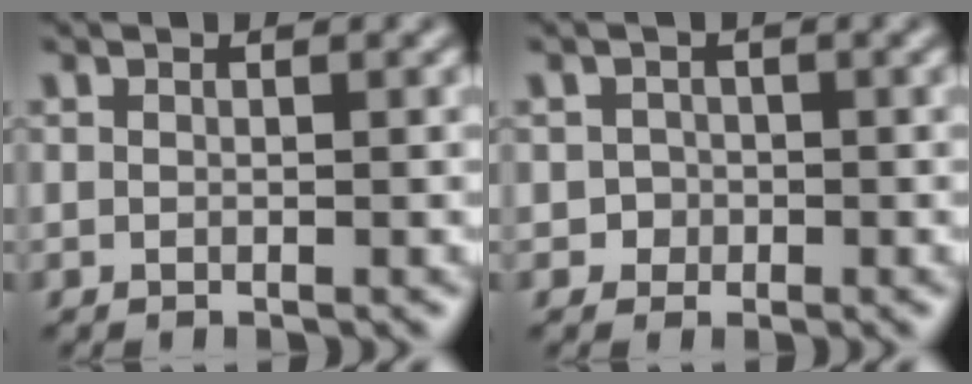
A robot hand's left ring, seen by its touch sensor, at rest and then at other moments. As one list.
[{"total": 1.4, "force": [-0.3, 1.4, 0.1], "torque": [0.015, 0.000, -0.006]}]